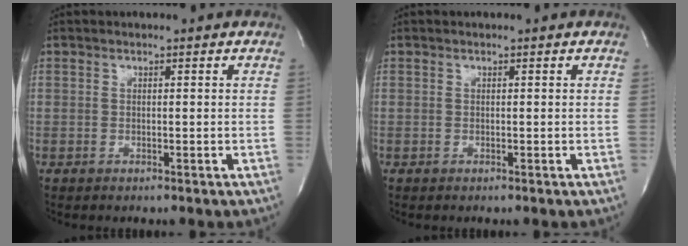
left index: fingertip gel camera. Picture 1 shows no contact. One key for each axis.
{"total": 0.0}